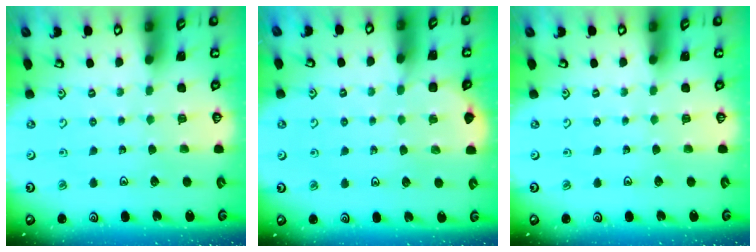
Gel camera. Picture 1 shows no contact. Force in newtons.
{"total": 3.2, "press": 3.2, "slide": 0.2}
{"total": 0.0}